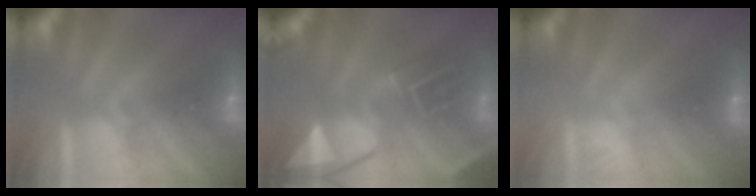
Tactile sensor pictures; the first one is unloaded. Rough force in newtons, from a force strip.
{"total": 6.1}
{"total": 1.6}